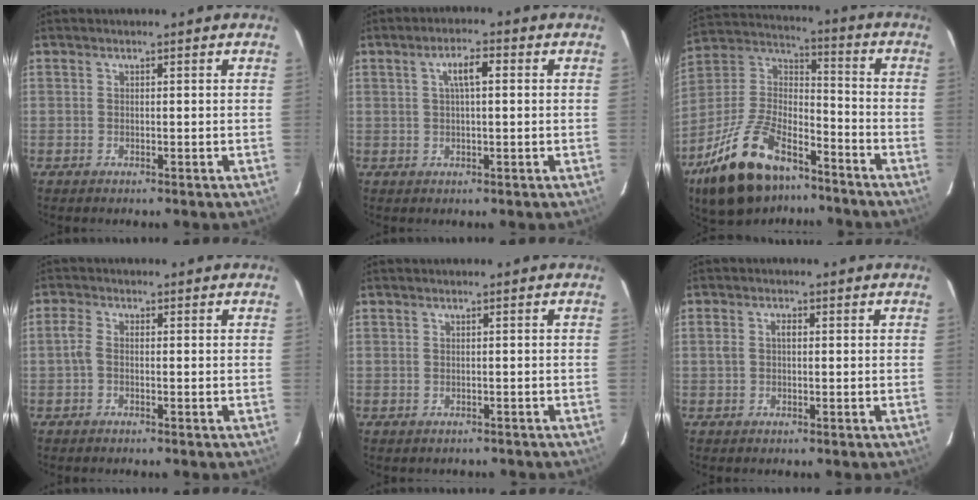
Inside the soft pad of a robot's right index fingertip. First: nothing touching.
{"total": 4.2, "force": [1.0, 1.0, 4.0], "torque": [-0.073, 0.011, 0.019]}
{"total": 23.0, "force": [-15.3, 10.4, 13.8], "torque": [-0.285, 0.001, -0.261]}
{"total": 2.1, "force": [-0.5, 1.1, 1.7], "torque": [-0.039, 0.006, -0.013]}
{"total": 1.1, "force": [-0.8, 0.8, 0.1], "torque": [-0.001, 0.005, -0.003]}
{"total": 2.1, "force": [0.1, 1.3, 1.6], "torque": [-0.031, 0.006, 0.001]}